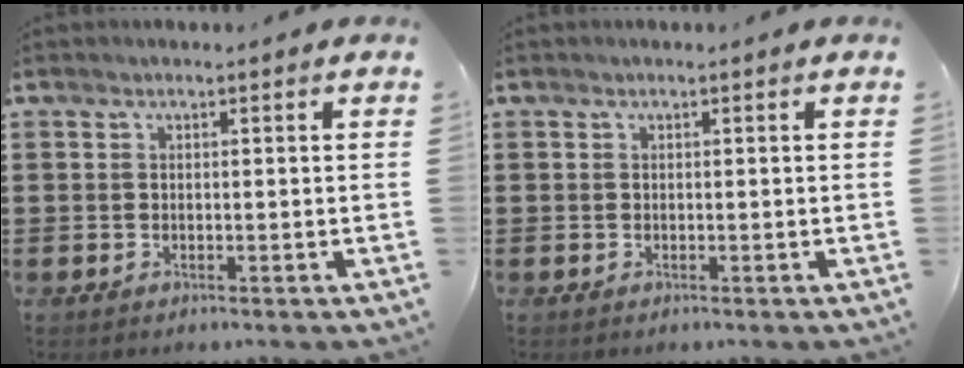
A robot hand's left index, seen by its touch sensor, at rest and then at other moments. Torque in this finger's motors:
{"motor_torque": [0.00, 0.00, 0.00, 0.00]}